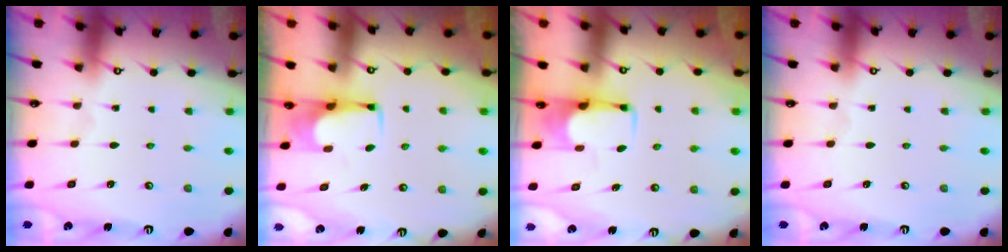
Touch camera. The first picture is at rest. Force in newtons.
{"total": 3.6, "press": 3.6, "slide": 0.2}
{"total": 1.7, "press": 1.5, "slide": 0.9}
{"total": 0.0}